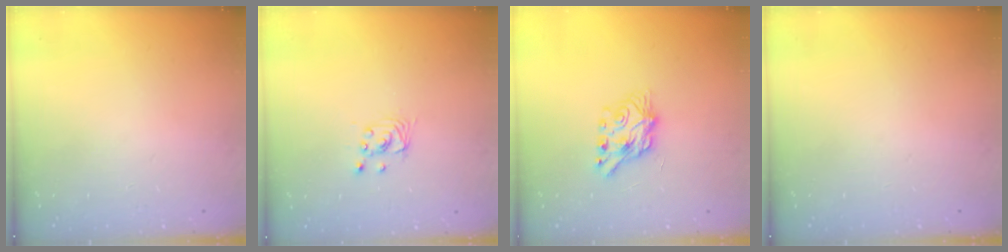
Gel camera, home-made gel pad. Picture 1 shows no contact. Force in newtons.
{"total": 2.4, "press": 2.4, "slide": 0.2}
{"total": 7.2, "press": 7.2, "slide": 0.1}
{"total": 0.0}